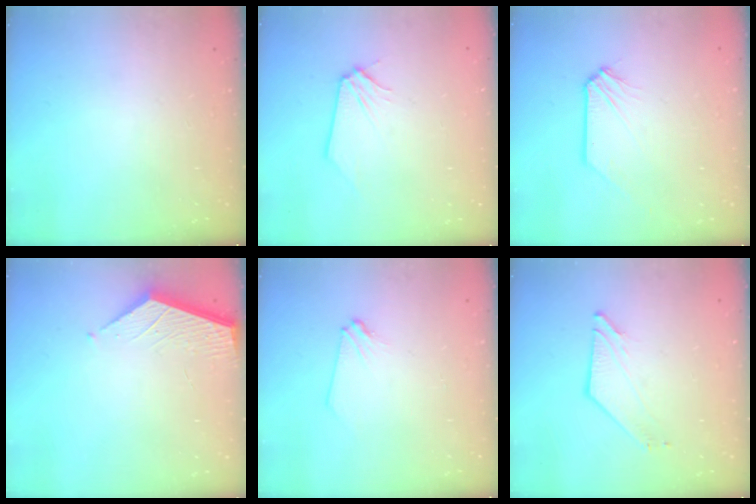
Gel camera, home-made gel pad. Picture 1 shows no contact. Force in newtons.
{"total": 0.0}
{"total": 0.0}
{"total": 1.9, "press": 1.9, "slide": 0.2}
{"total": 1.6, "press": 1.6, "slide": 0.3}
{"total": 2.7, "press": 2.7, "slide": 0.3}